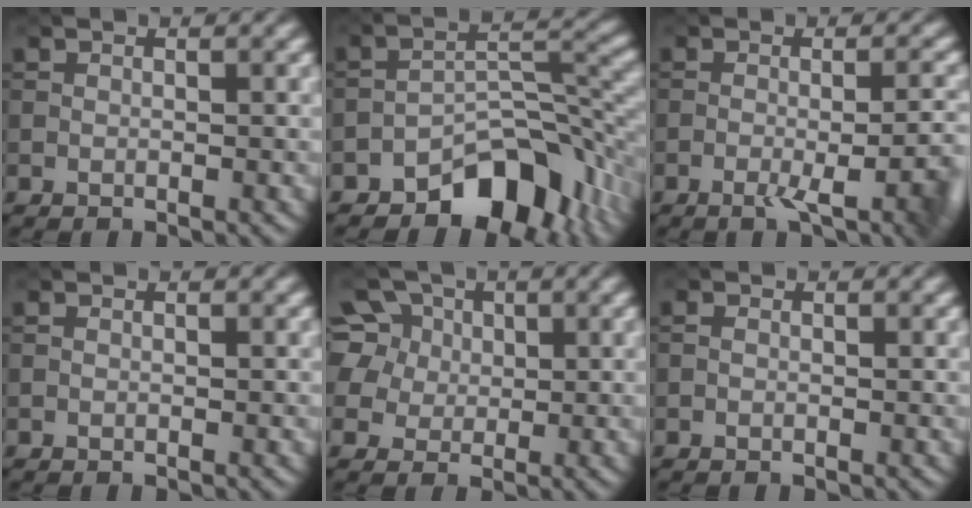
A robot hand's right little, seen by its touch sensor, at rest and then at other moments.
{"total": 7.9, "force": [-5.2, 3.8, 4.6], "torque": [-0.049, 0.007, -0.092]}
{"total": 5.0, "force": [-1.9, 1.2, 4.5], "torque": [-0.063, -0.001, -0.028]}
{"total": 0.0}
{"total": 7.8, "force": [3.1, 6.4, 3.2], "torque": [-0.071, 0.025, 0.039]}
{"total": 0.6, "force": [-0.1, 0.5, 0.4], "torque": [-0.008, -0.001, -0.005]}